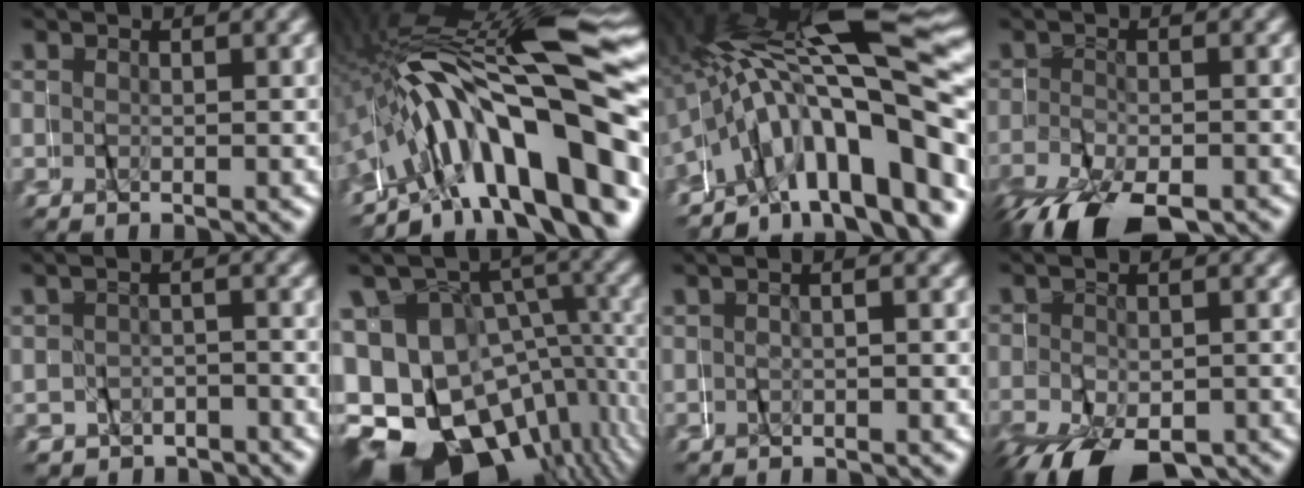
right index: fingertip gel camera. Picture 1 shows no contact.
{"total": 16.4, "force": [-2.1, 7.1, 14.6], "torque": [-0.267, 0.000, -0.015]}
{"total": 16.0, "force": [1.0, 7.6, 14.1], "torque": [-0.223, 0.019, 0.018]}
{"total": 7.7, "force": [-5.4, 3.5, 4.3], "torque": [-0.098, -0.027, -0.074]}
{"total": 2.0, "force": [-0.2, 1.9, -0.6], "torque": [0.003, 0.013, -0.007]}
{"total": 20.6, "force": [-8.4, 15.4, 10.7], "torque": [-0.194, -0.081, -0.114]}
{"total": 0.6, "force": [-0.3, -0.4, 0.2], "torque": [-0.013, 0.007, -0.007]}
{"total": 8.9, "force": [-5.1, 5.1, 5.3], "torque": [-0.112, -0.044, -0.057]}